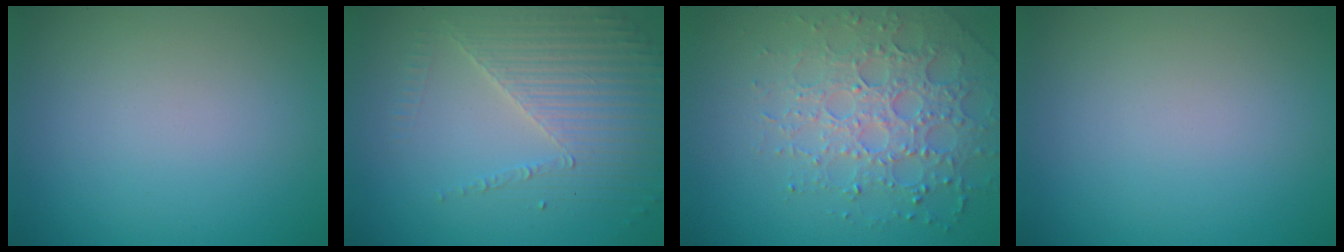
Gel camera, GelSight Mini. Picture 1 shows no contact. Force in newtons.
{"total": 3.9, "press": 3.6, "slide": 1.6}
{"total": 4.3, "press": 4.2, "slide": 0.9}
{"total": 0.0}